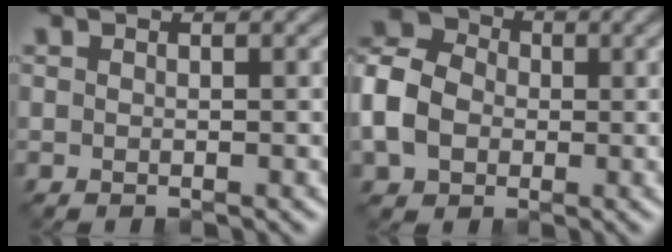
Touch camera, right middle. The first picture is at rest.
{"total": 7.2, "force": [-1.6, 5.7, 4.0], "torque": [-0.113, 0.004, -0.042]}